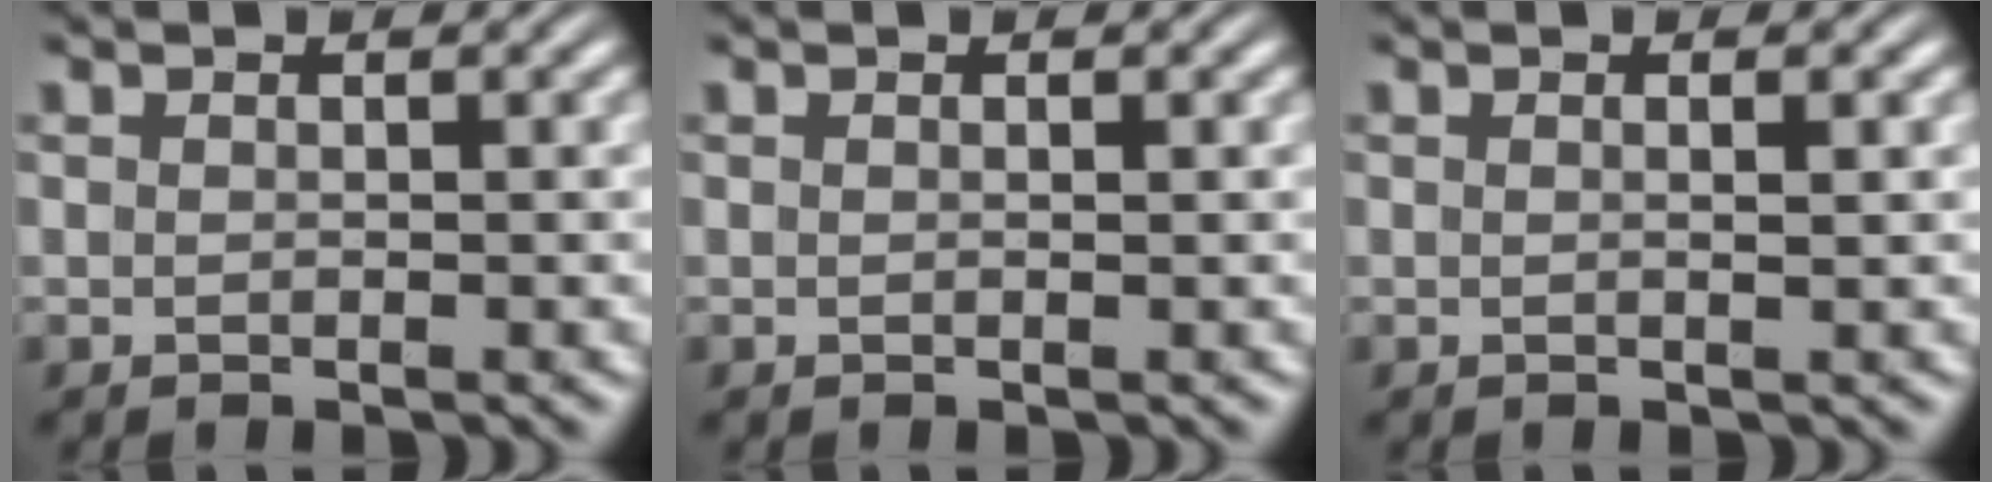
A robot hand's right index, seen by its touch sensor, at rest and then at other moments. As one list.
[{"total": 0.0}, {"total": 0.8, "force": [0.2, -0.2, 0.8], "torque": [-0.010, 0.001, 0.001]}]